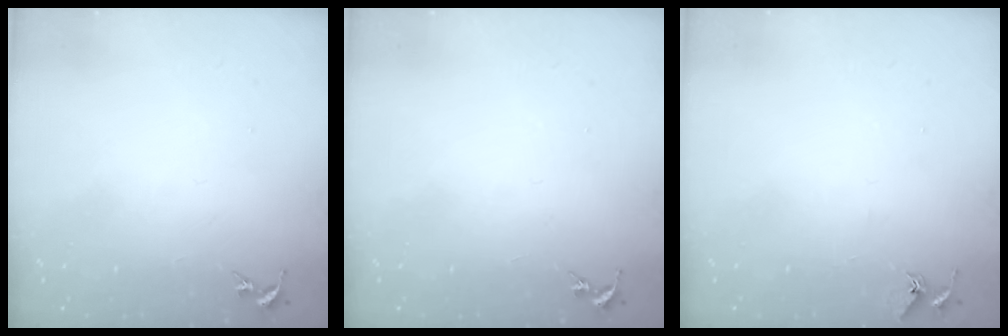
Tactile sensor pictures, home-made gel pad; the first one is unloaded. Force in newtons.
{"total": 0.0}
{"total": 5.7, "press": 5.7, "slide": 0.7}